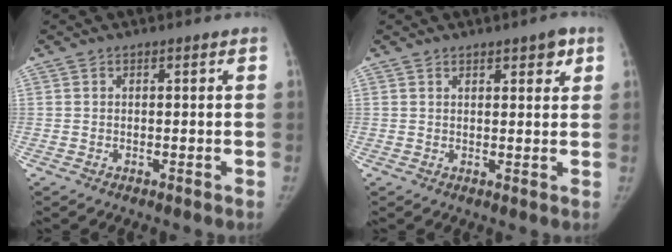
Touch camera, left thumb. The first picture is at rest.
{"total": 3.6, "force": [2.1, 1.4, 2.6], "torque": [-0.017, -0.010, 0.028]}